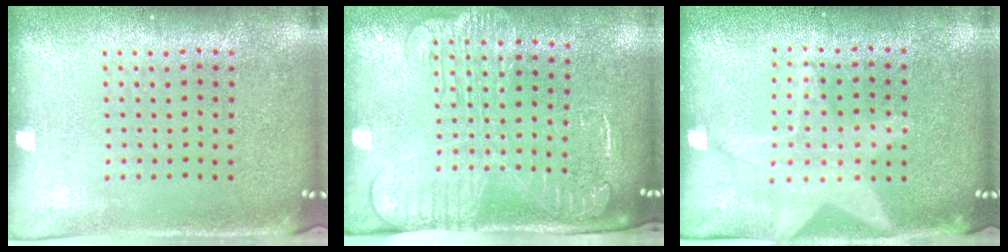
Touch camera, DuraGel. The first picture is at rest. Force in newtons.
{"total": 2.5, "press": 2.0, "slide": 1.4}
{"total": 1.2, "press": 1.2, "slide": 0.3}